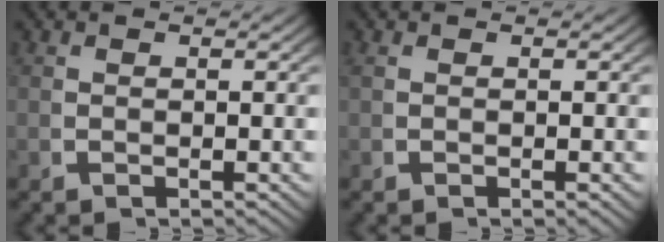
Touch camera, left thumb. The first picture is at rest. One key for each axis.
{"total": 0.5, "fx": -0.1, "fy": -0.1, "fz": 0.5, "tx": -0.009, "ty": 0.000, "tz": 0.000}